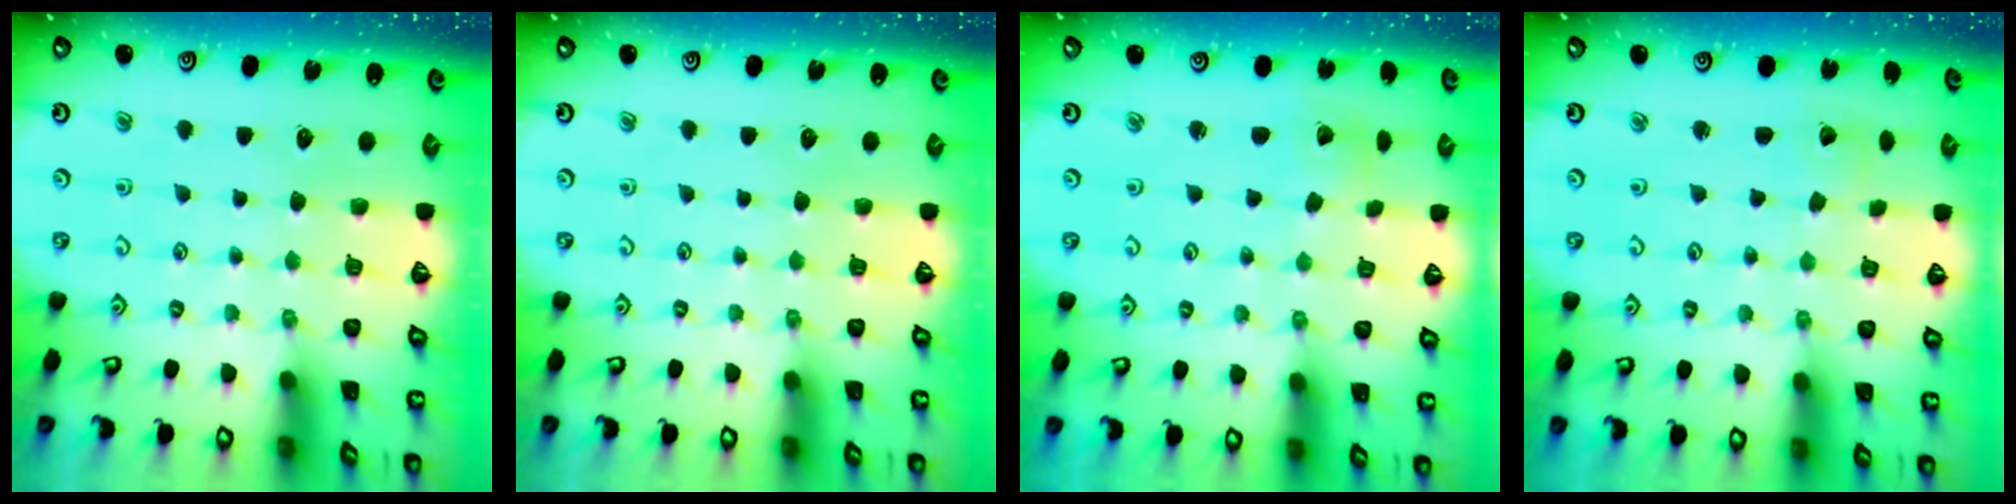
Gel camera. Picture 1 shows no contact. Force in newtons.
{"total": 0.0}
{"total": 2.6, "press": 2.6, "slide": 0.2}
{"total": 1.6, "press": 1.6, "slide": 0.1}